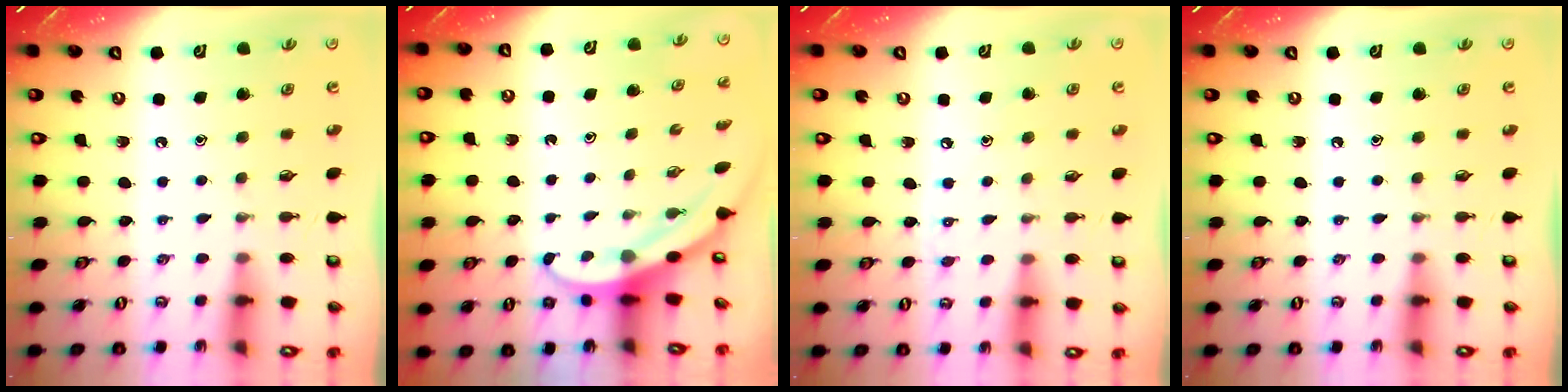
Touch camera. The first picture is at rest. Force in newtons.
{"total": 3.6, "press": 3.6, "slide": 0.2}
{"total": 4.6, "press": 4.6, "slide": 0.5}
{"total": 0.0}